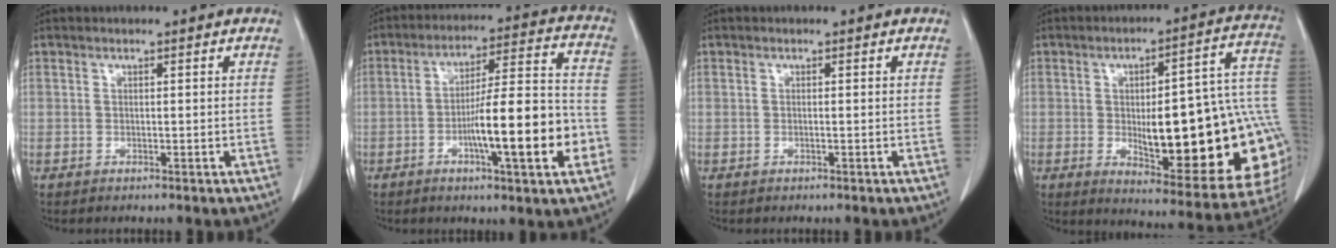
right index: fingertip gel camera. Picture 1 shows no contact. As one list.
[{"total": 15.3, "force": [-4.6, 1.4, 14.6], "torque": [-0.231, 0.007, -0.069]}, {"total": 0.0}, {"total": 25.8, "force": [-2.7, 6.6, 24.8], "torque": [-0.244, 0.020, -0.019]}]